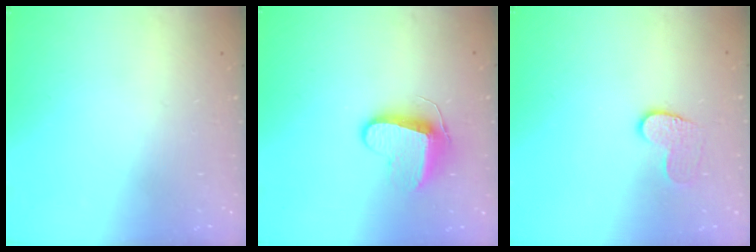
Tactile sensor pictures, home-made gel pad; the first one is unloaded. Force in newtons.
{"total": 9.5, "press": 9.5, "slide": 0.0}
{"total": 6.9, "press": 6.8, "slide": 0.6}